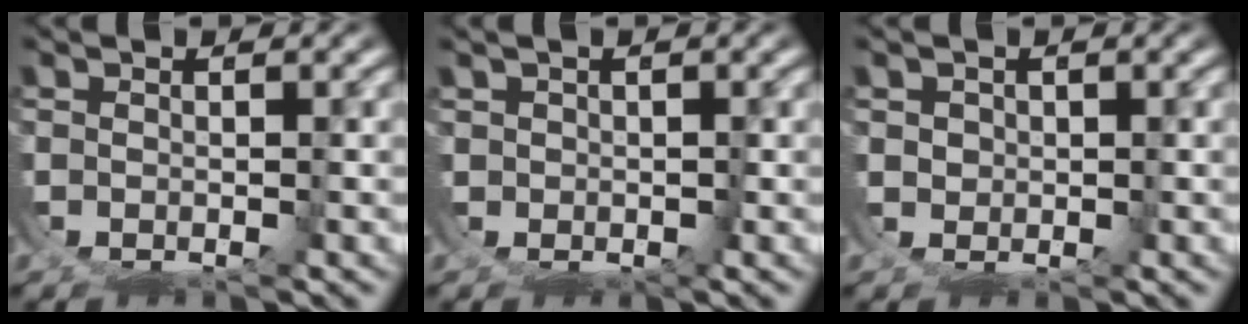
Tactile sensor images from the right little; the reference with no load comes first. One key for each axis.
{"total": 3.6, "fx": -0.3, "fy": 3.4, "fz": 1.2, "tx": -0.042, "ty": -0.015, "tz": -0.005}
{"total": 1.8, "fx": 0.6, "fy": 1.5, "fz": 0.8, "tx": -0.025, "ty": -0.007, "tz": 0.016}